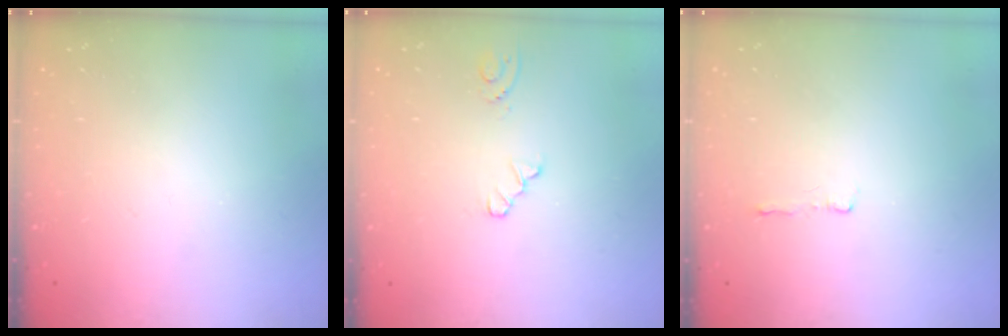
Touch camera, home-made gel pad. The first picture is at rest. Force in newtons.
{"total": 2.1, "press": 2.1, "slide": 0.3}
{"total": 2.9, "press": 2.8, "slide": 0.5}